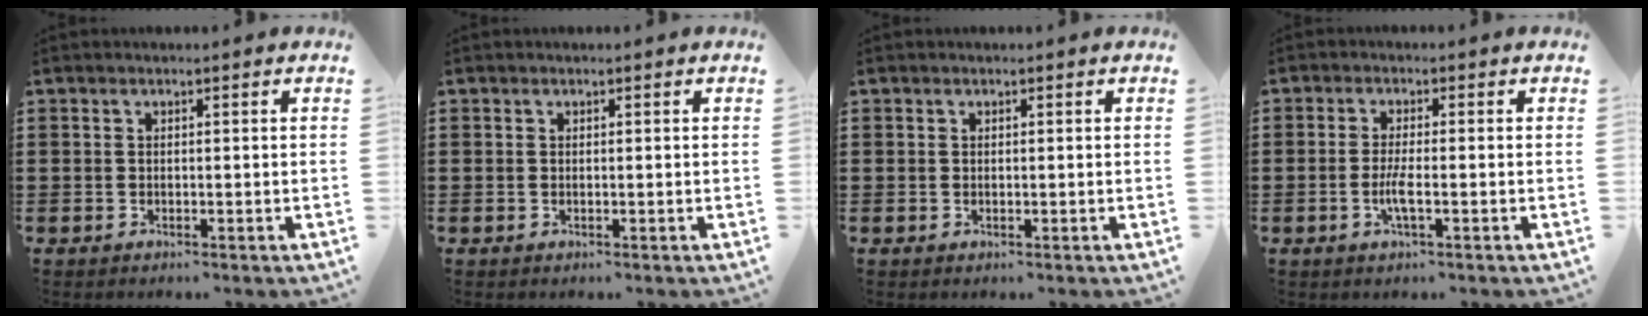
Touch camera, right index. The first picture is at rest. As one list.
[{"total": 0.0}, {"total": 0.0}, {"total": 3.2, "force": [-1.1, 0.3, 3.0], "torque": [-0.065, -0.007, -0.024]}]